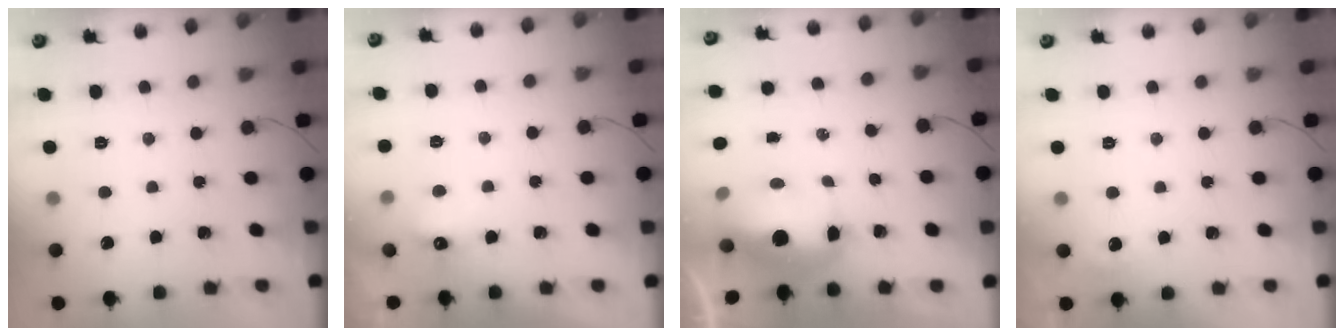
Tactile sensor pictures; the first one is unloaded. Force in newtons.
{"total": 3.9, "press": 3.8, "slide": 1.0}
{"total": 10.5, "press": 10.4, "slide": 1.6}
{"total": 3.7, "press": 3.4, "slide": 1.5}